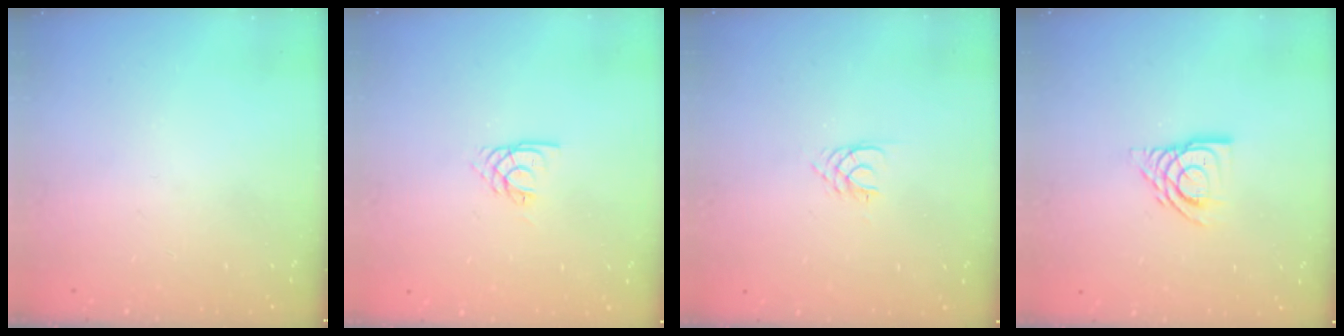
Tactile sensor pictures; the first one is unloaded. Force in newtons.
{"total": 2.1, "press": 2.1, "slide": 0.2}
{"total": 1.7, "press": 1.7, "slide": 0.2}
{"total": 10.5, "press": 10.4, "slide": 1.3}